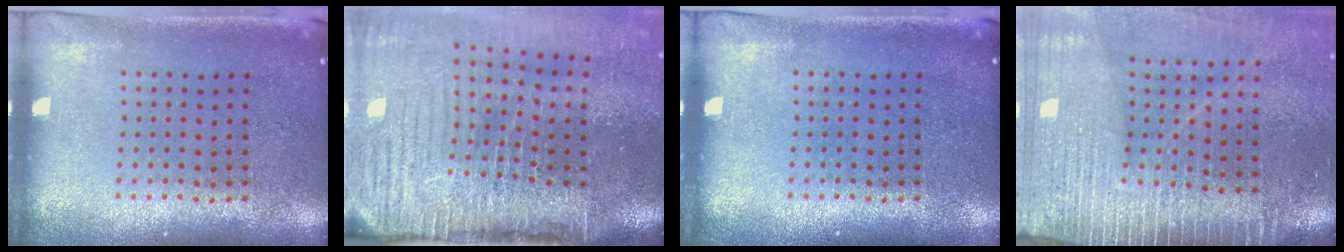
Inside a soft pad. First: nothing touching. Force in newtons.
{"total": 4.9, "press": 4.0, "slide": 2.8}
{"total": 0.0}
{"total": 4.0, "press": 3.4, "slide": 2.1}